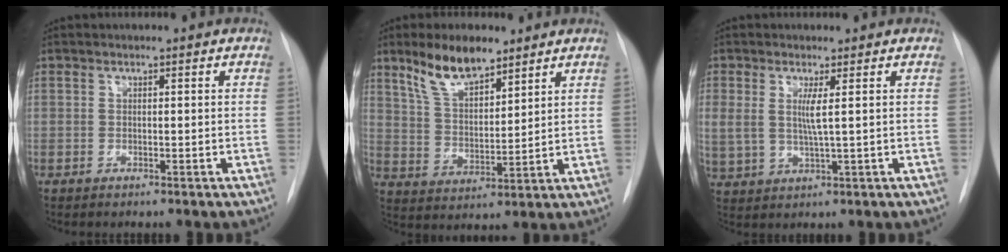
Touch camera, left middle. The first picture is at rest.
{"total": 9.5, "force": [7.0, 3.3, 5.6], "torque": [-0.110, 0.006, 0.137]}
{"total": 4.5, "force": [1.2, 0.9, 4.2], "torque": [-0.102, -0.003, 0.030]}